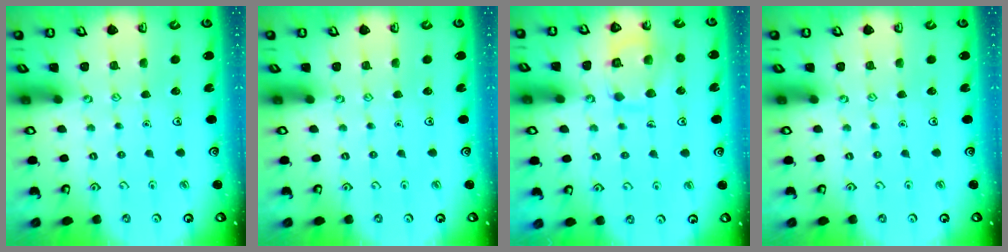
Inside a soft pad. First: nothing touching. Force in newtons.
{"total": 0.0}
{"total": 11.2, "press": 11.2, "slide": 0.6}
{"total": 0.0}